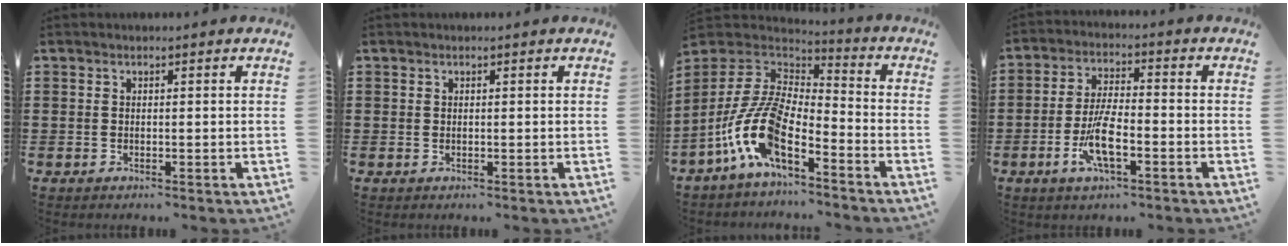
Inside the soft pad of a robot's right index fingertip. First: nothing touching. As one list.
[{"total": 0.0}, {"total": 12.5, "force": [-6.7, 4.9, 9.4], "torque": [-0.236, -0.013, -0.143]}, {"total": 7.8, "force": [-2.9, 2.3, 6.8], "torque": [-0.151, -0.012, -0.058]}]